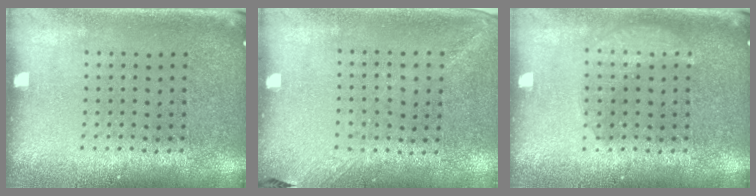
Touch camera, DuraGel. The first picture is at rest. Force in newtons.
{"total": 1.3, "press": 1.0, "slide": 0.8}
{"total": 1.8, "press": 1.8, "slide": 0.2}